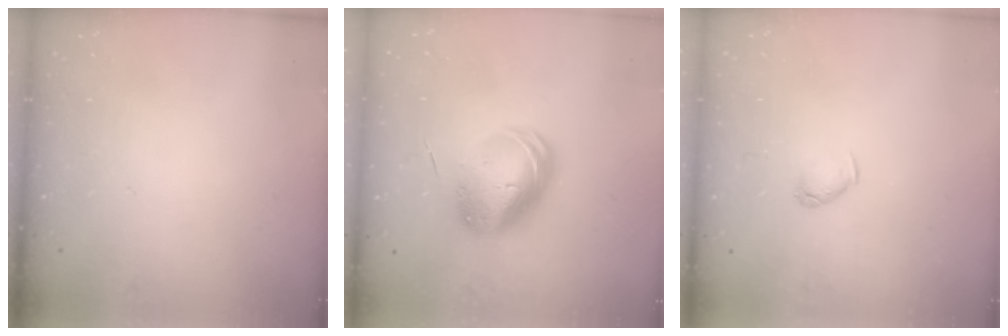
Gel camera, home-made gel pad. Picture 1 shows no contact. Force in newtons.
{"total": 11.4, "press": 11.2, "slide": 2.2}
{"total": 3.2, "press": 3.1, "slide": 0.6}